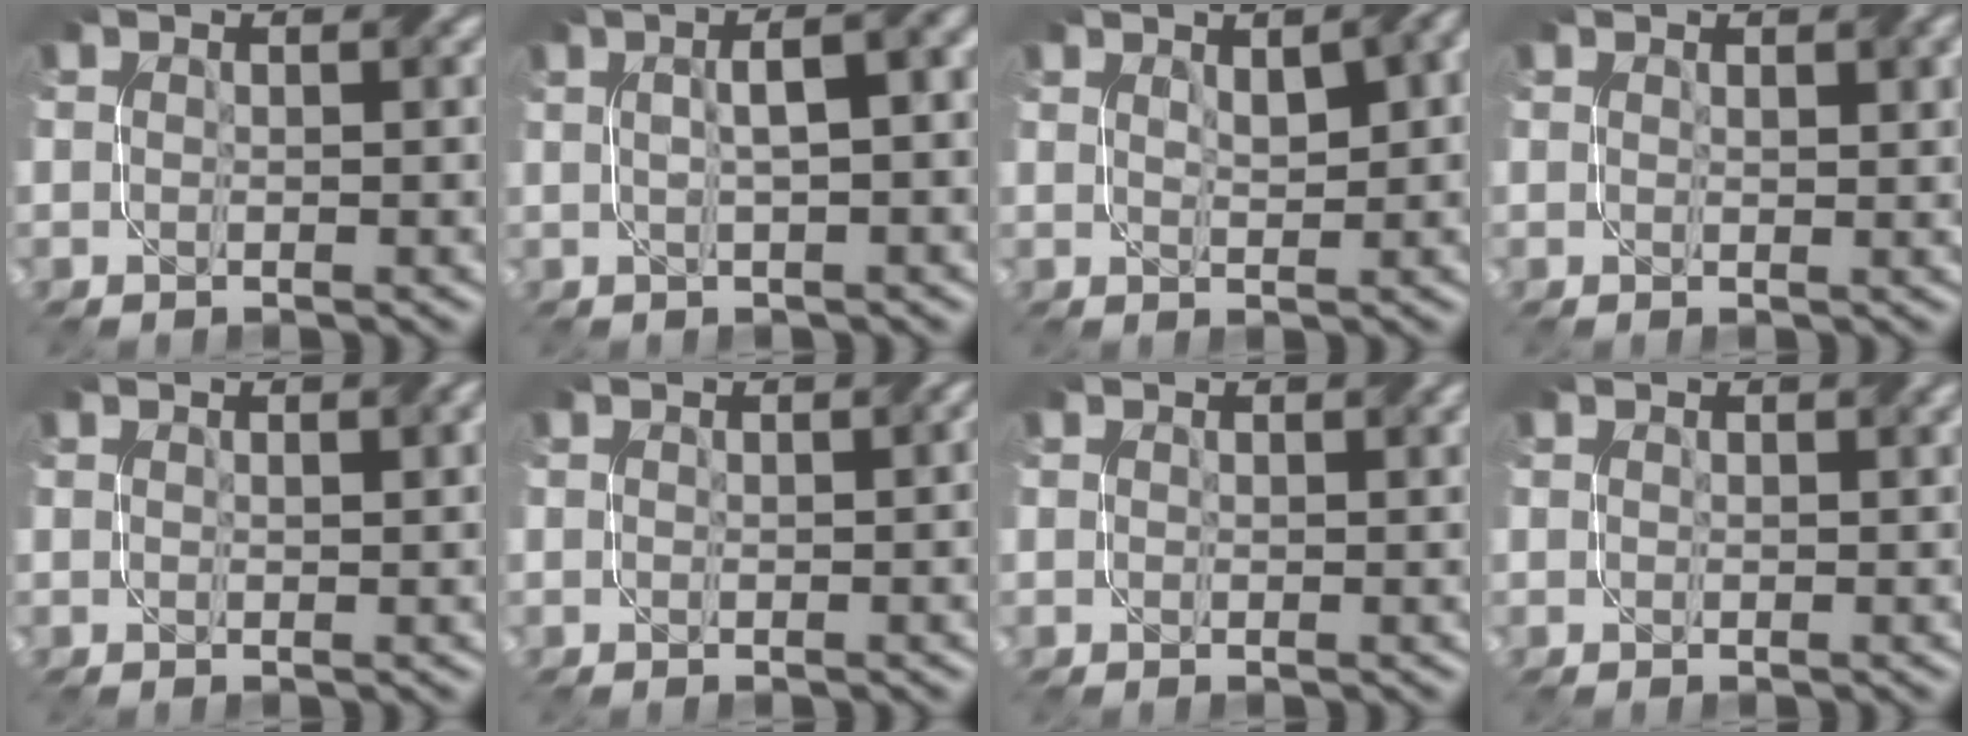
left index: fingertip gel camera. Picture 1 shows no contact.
{"total": 6.3, "force": [1.2, 2.0, 5.8], "torque": [-0.056, 0.027, 0.007]}
{"total": 4.2, "force": [1.7, 1.5, 3.6], "torque": [-0.055, 0.004, 0.030]}
{"total": 1.5, "force": [0.9, 0.3, 1.1], "torque": [-0.013, -0.002, 0.016]}
{"total": 1.3, "force": [0.6, 0.2, 1.1], "torque": [-0.013, 0.001, 0.010]}
{"total": 0.7, "force": [-0.6, -0.1, 0.4], "torque": [0.000, 0.004, -0.009]}
{"total": 0.0}
{"total": 0.0}